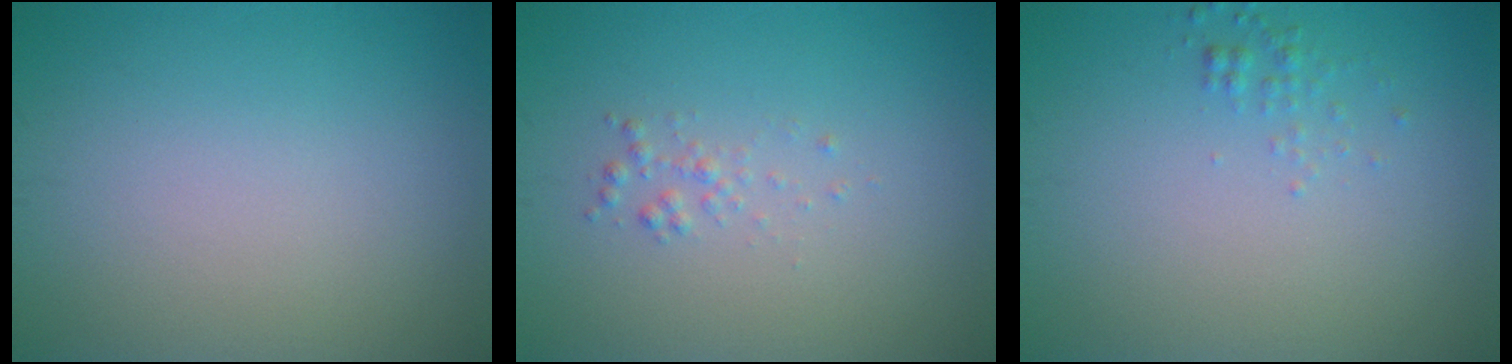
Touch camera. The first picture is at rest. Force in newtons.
{"total": 0.9, "press": 0.9, "slide": 0.0}
{"total": 0.9, "press": 0.9, "slide": 0.0}